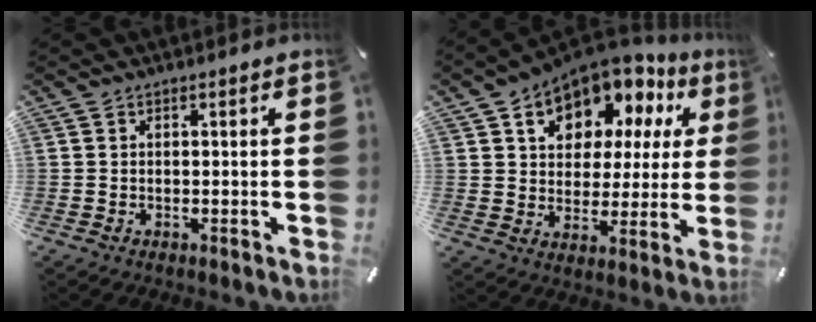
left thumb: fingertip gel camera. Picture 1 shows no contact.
{"total": 11.8, "force": [7.0, 8.4, 4.5], "torque": [-0.079, -0.056, 0.126]}